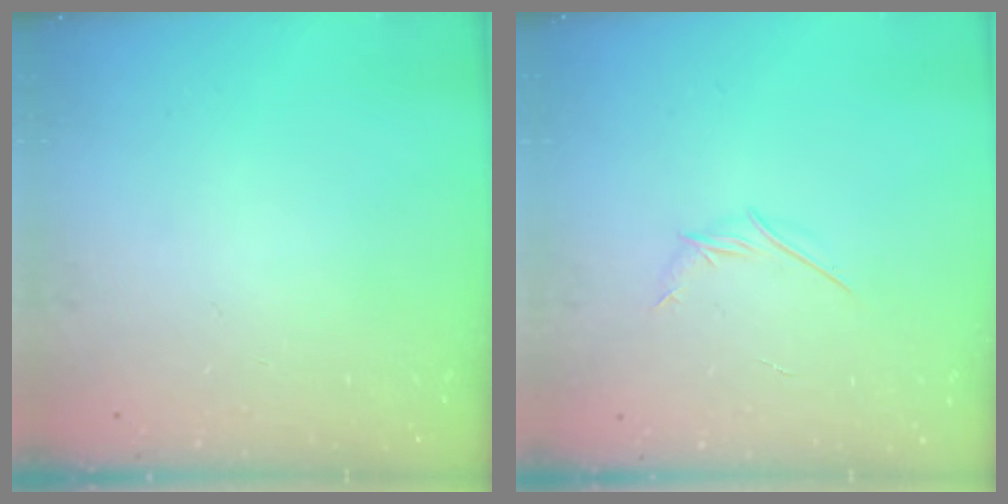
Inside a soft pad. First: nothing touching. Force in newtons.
{"total": 3.6, "press": 3.4, "slide": 0.9}